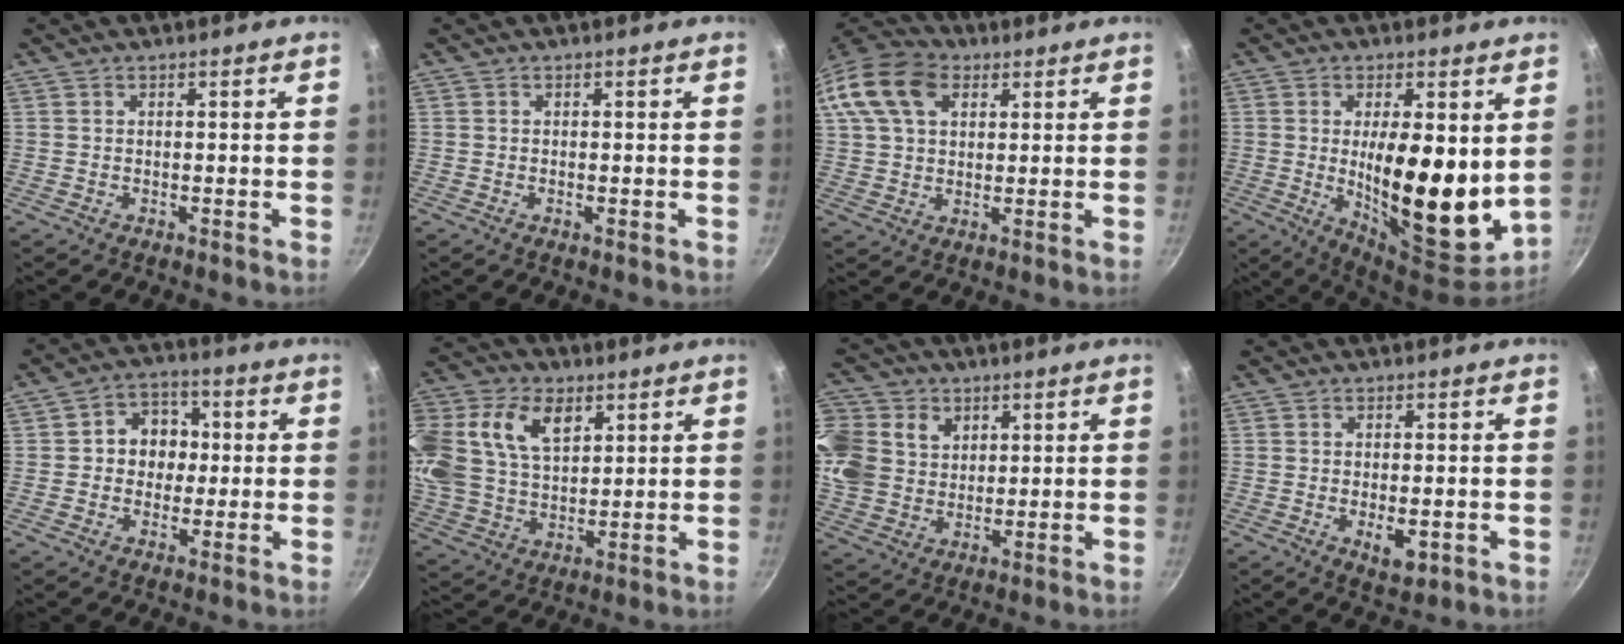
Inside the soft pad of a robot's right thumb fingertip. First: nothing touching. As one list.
[{"total": 0.5, "force": [-0.1, 0.2, 0.5], "torque": [-0.008, 0.001, -0.002]}, {"total": 17.0, "force": [6.5, 11.6, 10.6], "torque": [-0.217, 0.024, 0.108]}, {"total": 17.5, "force": [1.2, 6.8, 16.1], "torque": [-0.218, -0.039, 0.025]}, {"total": 8.2, "force": [0.3, 7.0, 4.2], "torque": [-0.016, 0.013, -0.006]}, {"total": 24.9, "force": [9.7, 16.8, 15.6], "torque": [-0.362, 0.038, 0.182]}, {"total": 16.6, "force": [5.5, 13.9, 7.3], "torque": [-0.154, 0.000, 0.105]}, {"total": 4.8, "force": [-1.2, 2.4, 4.0], "torque": [-0.053, -0.004, -0.011]}]